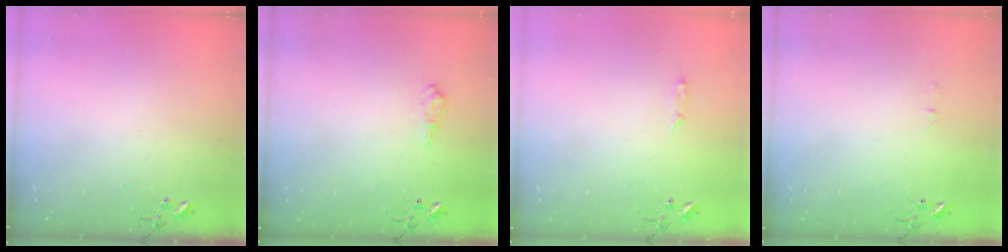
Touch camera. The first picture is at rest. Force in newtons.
{"total": 5.5, "press": 5.5, "slide": 0.9}
{"total": 3.1, "press": 3.1, "slide": 0.4}
{"total": 2.9, "press": 2.9, "slide": 0.4}